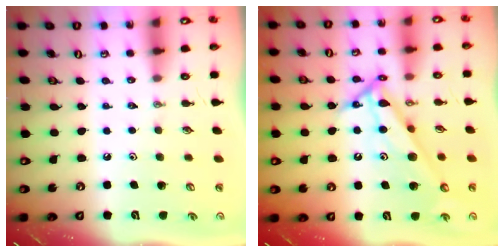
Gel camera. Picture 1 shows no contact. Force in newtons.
{"total": 10.7, "press": 10.7, "slide": 0.5}